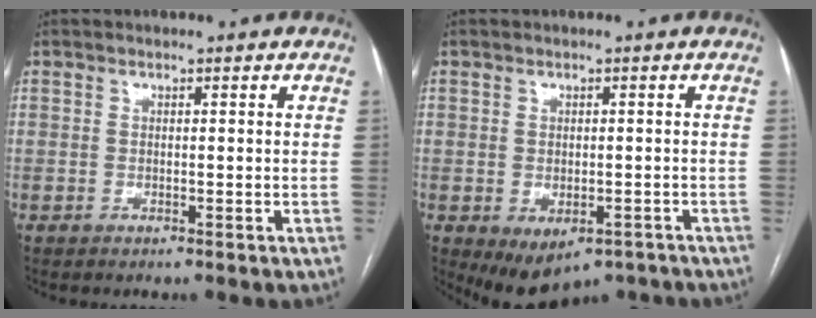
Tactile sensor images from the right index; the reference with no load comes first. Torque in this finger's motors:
{"motor_torque": [1.22, -0.92, 0.47, 0.07]}